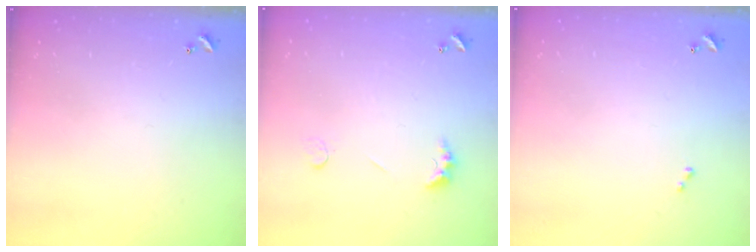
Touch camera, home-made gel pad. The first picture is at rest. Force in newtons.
{"total": 2.5, "press": 2.4, "slide": 0.7}
{"total": 0.0}